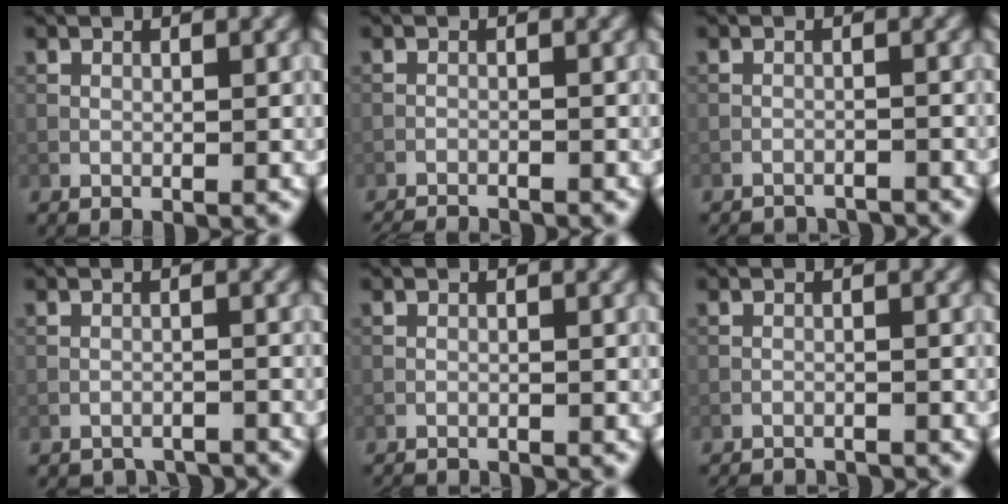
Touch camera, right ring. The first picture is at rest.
{"total": 5.3, "force": [-5.2, 0.7, 1.0], "torque": [-0.019, -0.014, -0.076]}
{"total": 5.6, "force": [-5.5, 0.8, 0.6], "torque": [-0.007, -0.005, -0.076]}
{"total": 4.3, "force": [-4.3, 0.7, 0.1], "torque": [-0.003, -0.002, -0.057]}
{"total": 2.5, "force": [-2.5, 0.3, 0.4], "torque": [-0.013, -0.007, -0.040]}
{"total": 5.1, "force": [-5.0, 0.7, 0.8], "torque": [-0.013, -0.008, -0.071]}